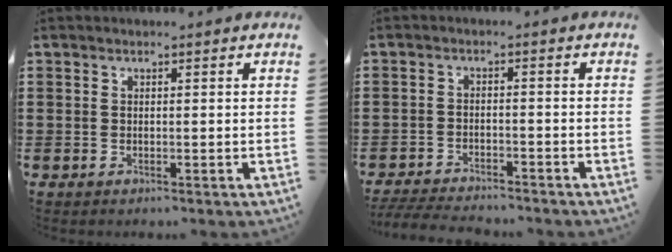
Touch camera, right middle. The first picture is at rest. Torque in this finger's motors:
{"motor_torque": [0.06, 0.03, 0.03, 0.05]}